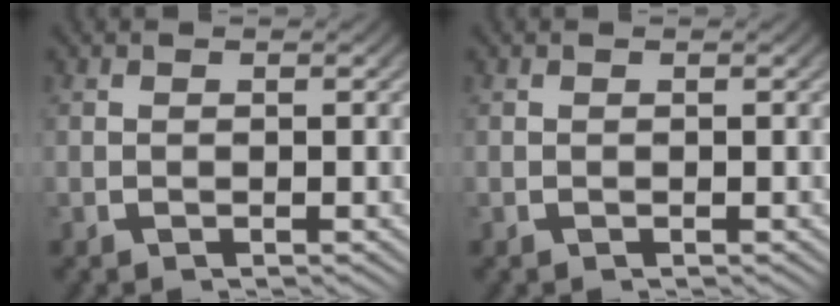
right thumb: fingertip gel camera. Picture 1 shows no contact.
{"total": 0.0}